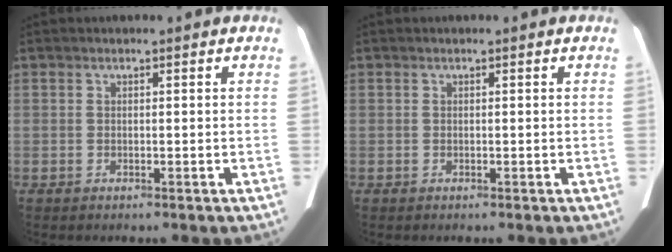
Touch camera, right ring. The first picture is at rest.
{"total": 0.0}